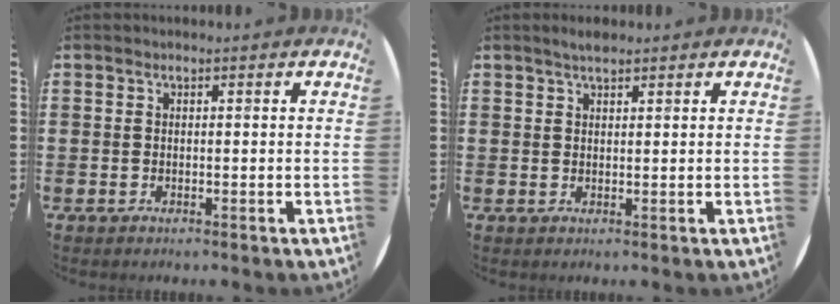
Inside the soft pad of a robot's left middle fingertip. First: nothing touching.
{"total": 1.7, "force": [1.5, 0.4, 0.8], "torque": [-0.016, 0.004, 0.026]}